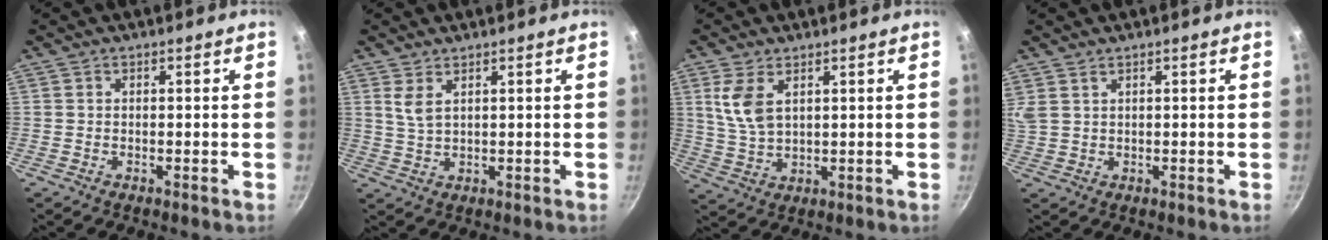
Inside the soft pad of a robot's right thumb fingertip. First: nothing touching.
{"total": 3.3, "force": [1.8, 1.4, 2.5], "torque": [-0.048, -0.015, 0.038]}
{"total": 7.1, "force": [2.9, 3.8, 5.3], "torque": [-0.100, -0.019, 0.063]}
{"total": 3.5, "force": [2.4, 1.8, 1.8], "torque": [-0.034, 0.000, 0.053]}